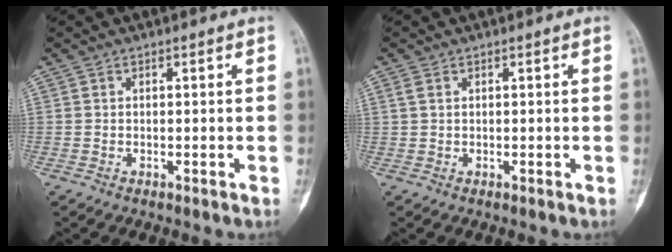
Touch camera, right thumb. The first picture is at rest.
{"total": 0.7, "force": [0.2, 0.4, 0.5], "torque": [-0.015, 0.002, 0.006]}